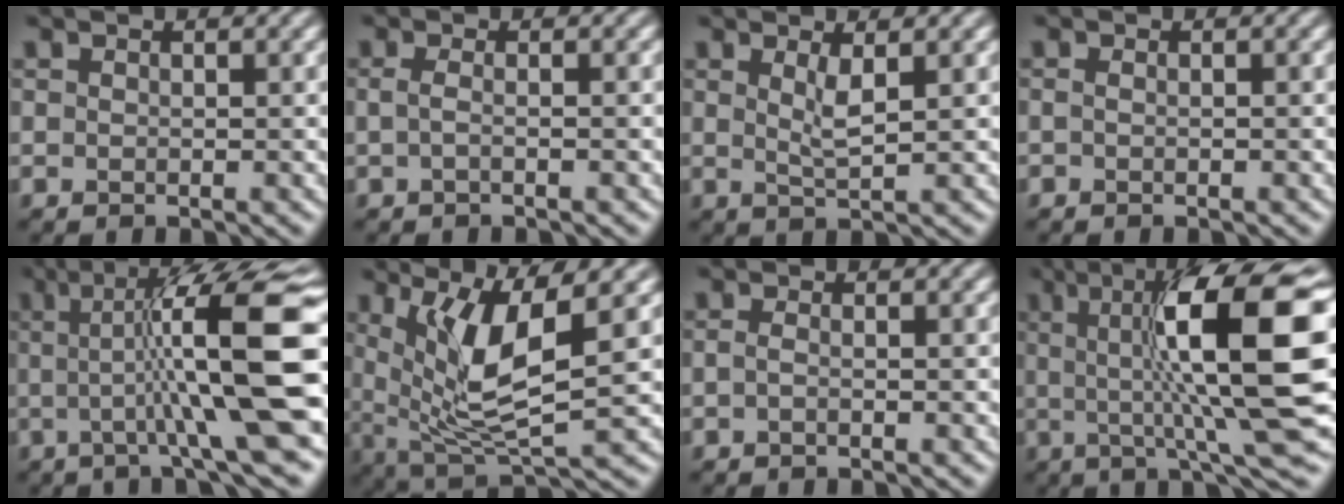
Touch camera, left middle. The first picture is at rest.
{"total": 1.2, "force": [-0.7, 0.3, 0.9], "torque": [-0.015, -0.006, -0.017]}
{"total": 1.9, "force": [0.2, 0.5, 1.9], "torque": [-0.029, -0.001, 0.007]}
{"total": 0.6, "force": [-0.6, 0.0, 0.2], "torque": [-0.005, -0.002, -0.005]}
{"total": 12.5, "force": [-0.2, 2.1, 12.3], "torque": [-0.157, 0.018, -0.006]}
{"total": 7.7, "force": [1.2, 2.4, 7.2], "torque": [-0.141, -0.008, 0.031]}
{"total": 1.0, "force": [-0.8, 0.2, 0.6], "torque": [-0.007, -0.006, -0.017]}
{"total": 13.8, "force": [1.4, 2.8, 13.4], "torque": [-0.188, 0.013, 0.023]}